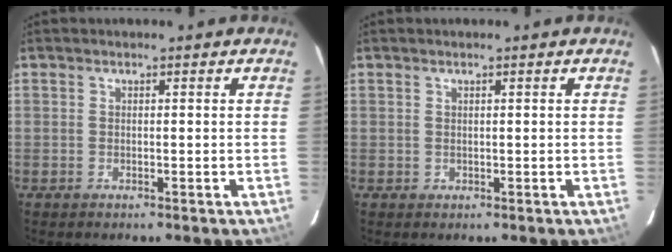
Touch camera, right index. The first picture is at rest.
{"total": 0.6, "force": [0.2, 0.5, 0.0], "torque": [0.003, 0.004, 0.003]}